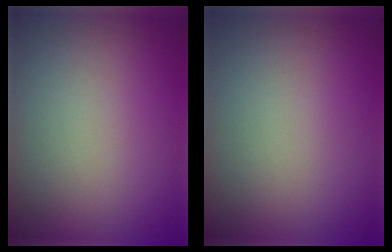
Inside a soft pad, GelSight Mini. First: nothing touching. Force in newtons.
{"total": 0.0}